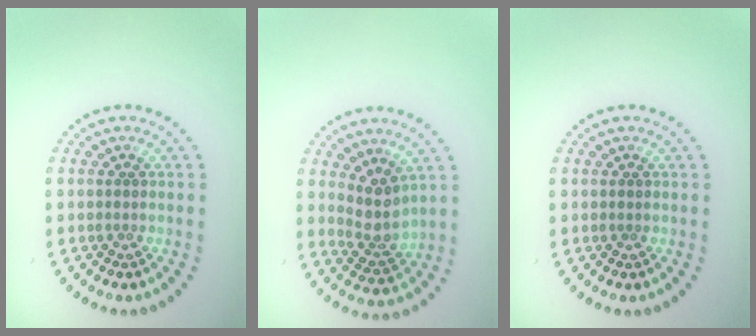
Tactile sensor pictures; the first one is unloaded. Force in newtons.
{"total": 2.9, "press": 2.3, "slide": 1.8}
{"total": 0.0}